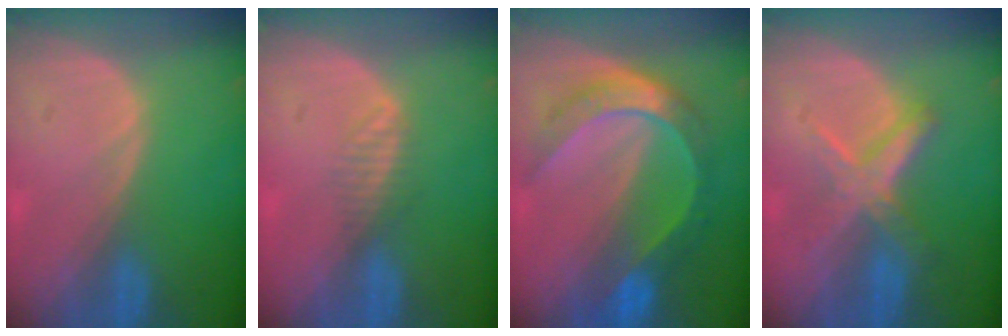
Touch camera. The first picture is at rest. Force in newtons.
{"total": 2.0, "press": 1.8, "slide": 0.8}
{"total": 8.5, "press": 8.5, "slide": 0.7}
{"total": 6.5, "press": 5.8, "slide": 3.0}